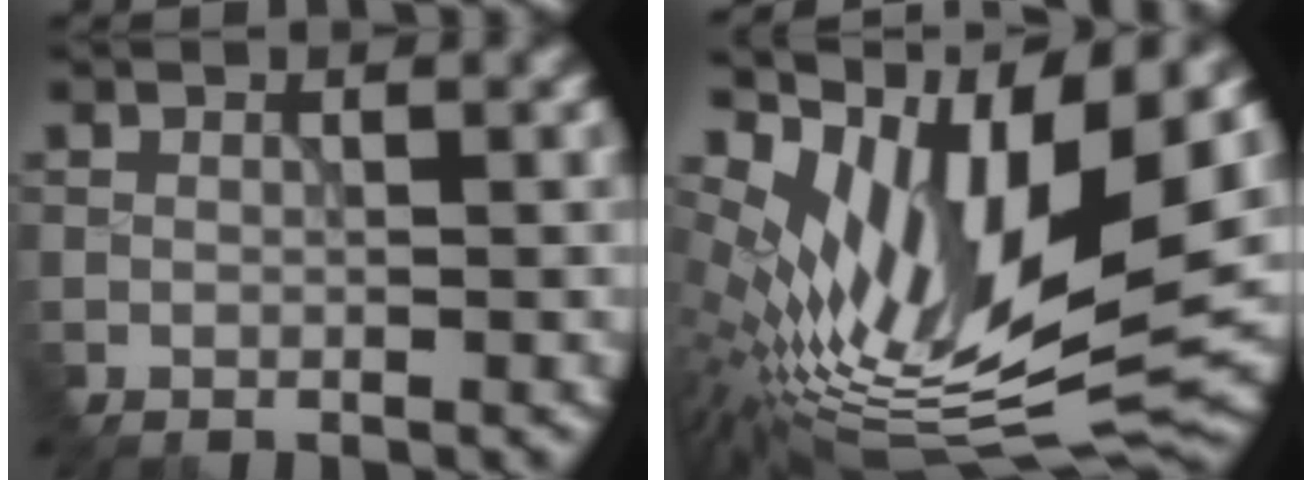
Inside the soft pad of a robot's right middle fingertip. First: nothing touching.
{"total": 13.9, "force": [3.8, 5.1, 12.3], "torque": [-0.244, 0.003, 0.081]}